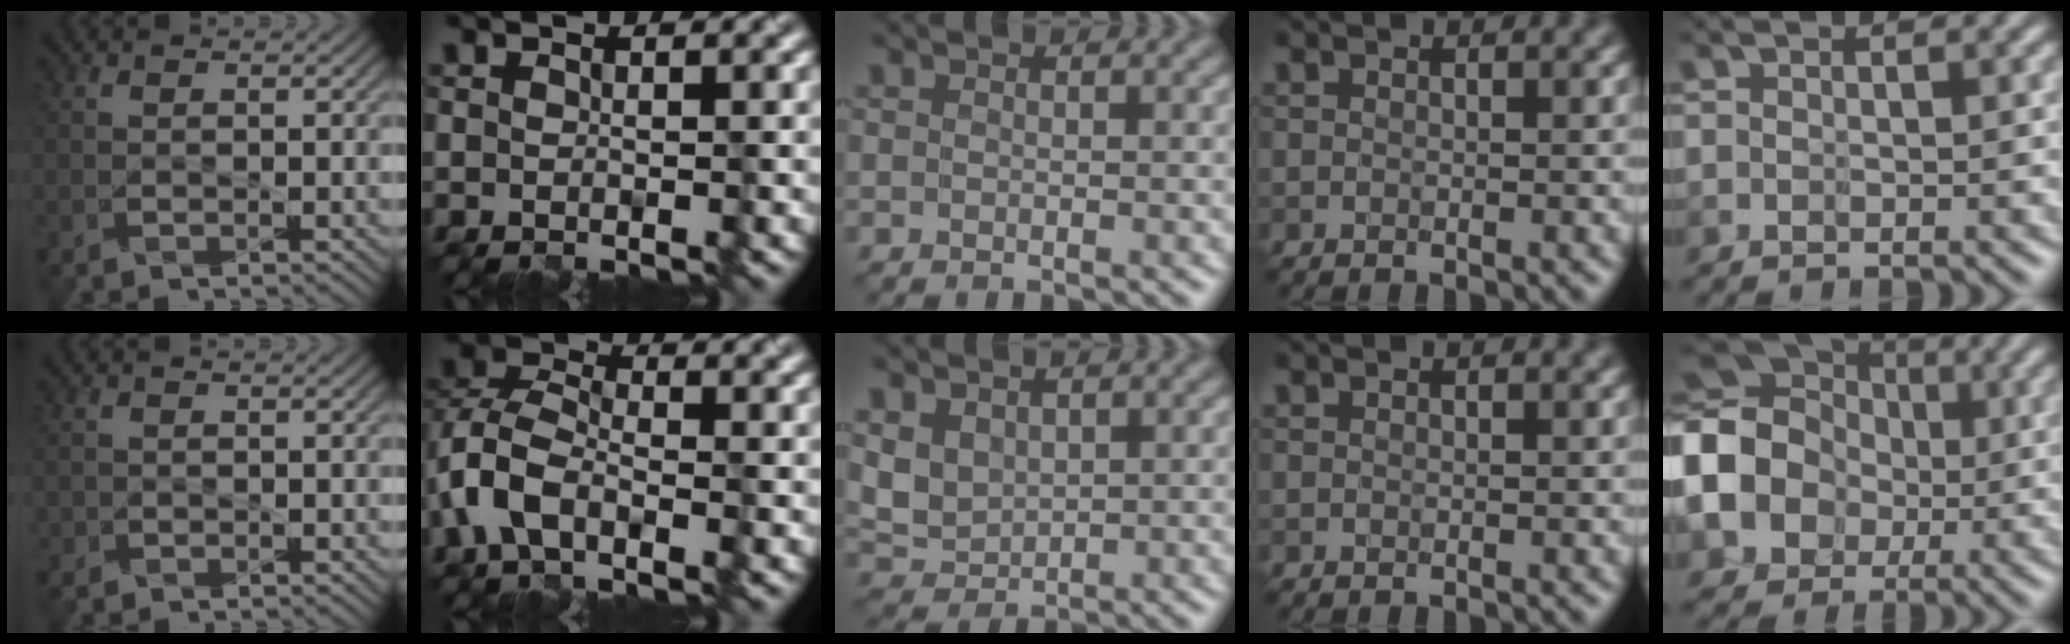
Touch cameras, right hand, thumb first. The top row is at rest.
{"thumb": {"total": 0.7, "force": [-0.2, 0.7, 0.0], "torque": [0.003, -0.006, -0.006]}, "index": {"total": 4.7, "force": [-2.2, 2.7, 3.3], "torque": [-0.074, 0.003, -0.054]}, "middle": {"total": 2.6, "force": [1.2, 2.0, 1.2], "torque": [-0.033, -0.002, 0.028]}, "little": {"total": 10.5, "force": [-0.5, 8.9, 5.5], "torque": [-0.135, -0.017, -0.036]}}